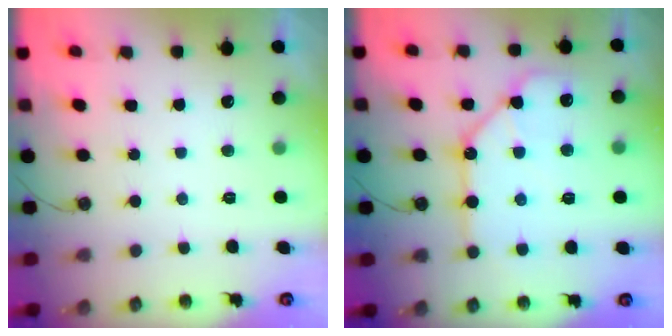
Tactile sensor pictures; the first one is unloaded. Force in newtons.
{"total": 12.8, "press": 12.7, "slide": 1.3}